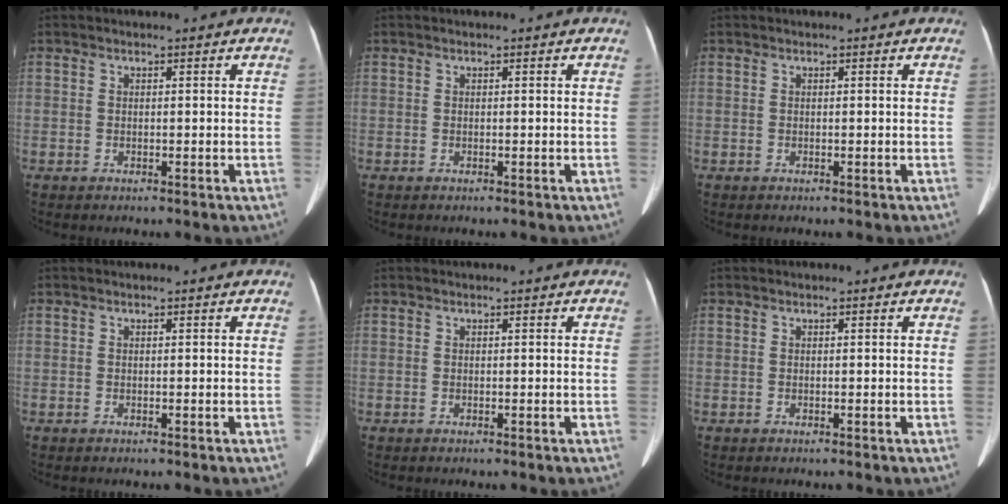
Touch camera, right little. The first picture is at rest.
{"total": 0.0}
{"total": 0.0}
{"total": 0.0}
{"total": 0.0}
{"total": 0.0}